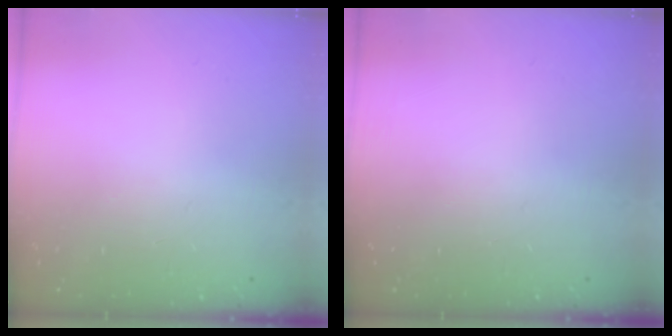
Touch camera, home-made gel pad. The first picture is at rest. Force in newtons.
{"total": 0.0}